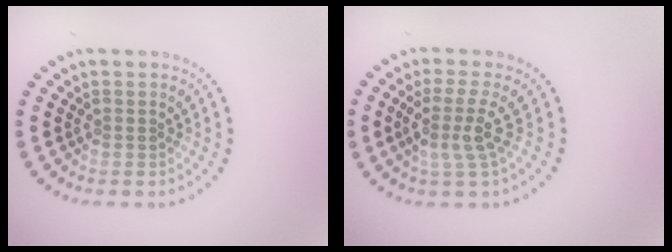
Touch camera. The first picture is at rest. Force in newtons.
{"total": 3.0, "press": 2.3, "slide": 1.9}